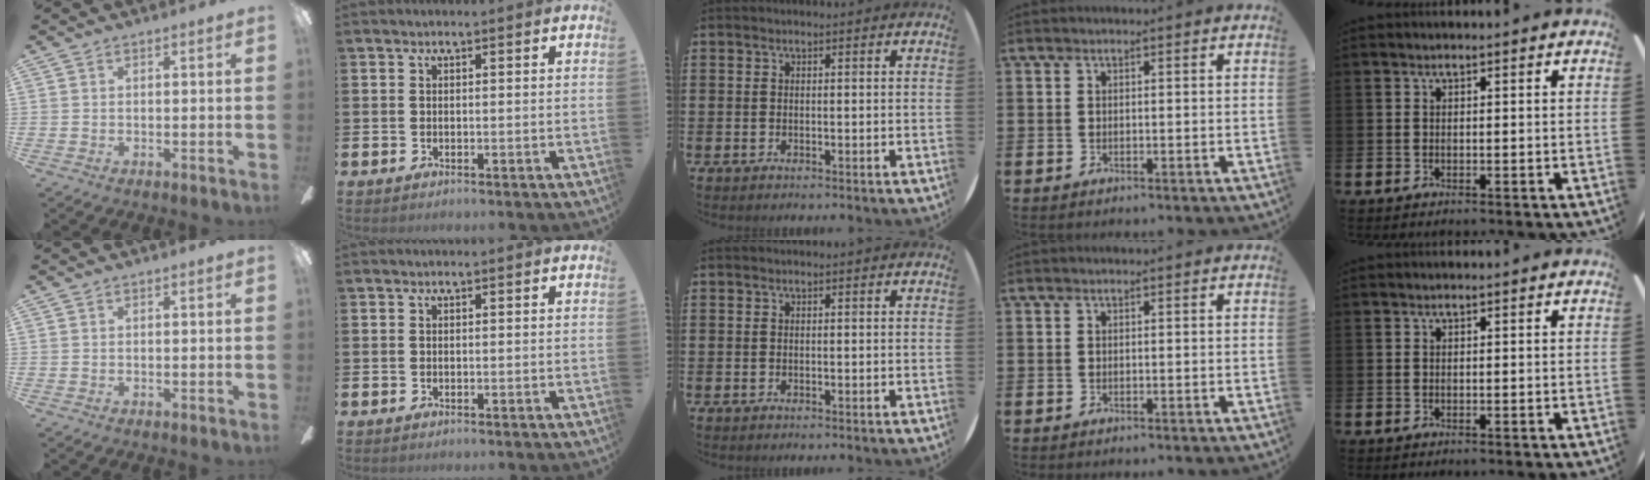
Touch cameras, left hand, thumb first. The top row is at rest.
{}